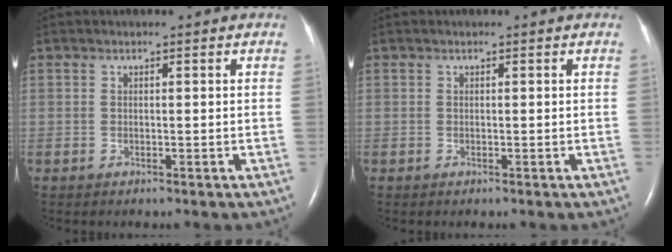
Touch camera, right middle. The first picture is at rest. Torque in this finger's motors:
{"motor_torque": [-0.08, 0.01, -0.03, -0.01]}